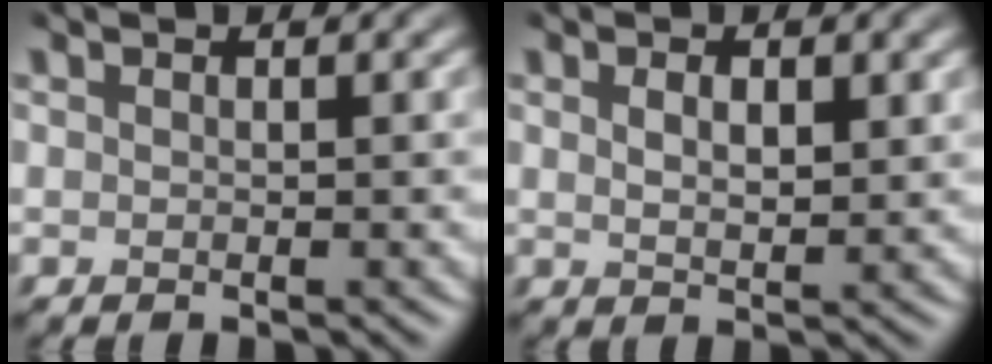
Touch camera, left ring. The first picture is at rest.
{"total": 1.8, "force": [0.1, 0.6, 1.7], "torque": [-0.042, -0.012, 0.014]}